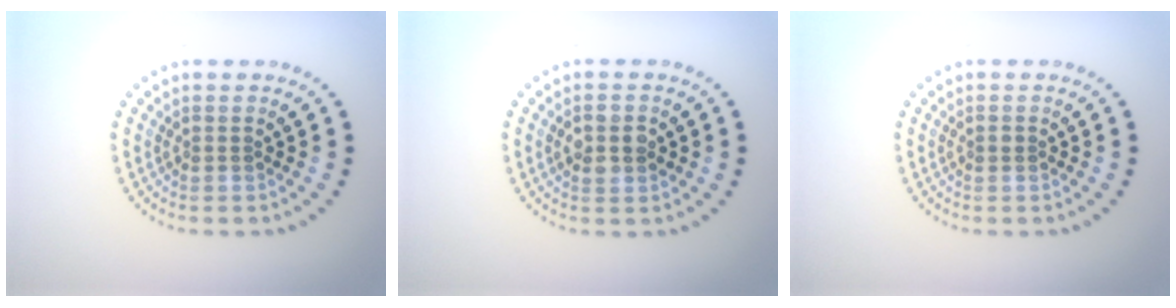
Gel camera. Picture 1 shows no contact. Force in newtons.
{"total": 2.7, "press": 2.7, "slide": 0.1}
{"total": 0.5, "press": 0.5, "slide": 0.1}